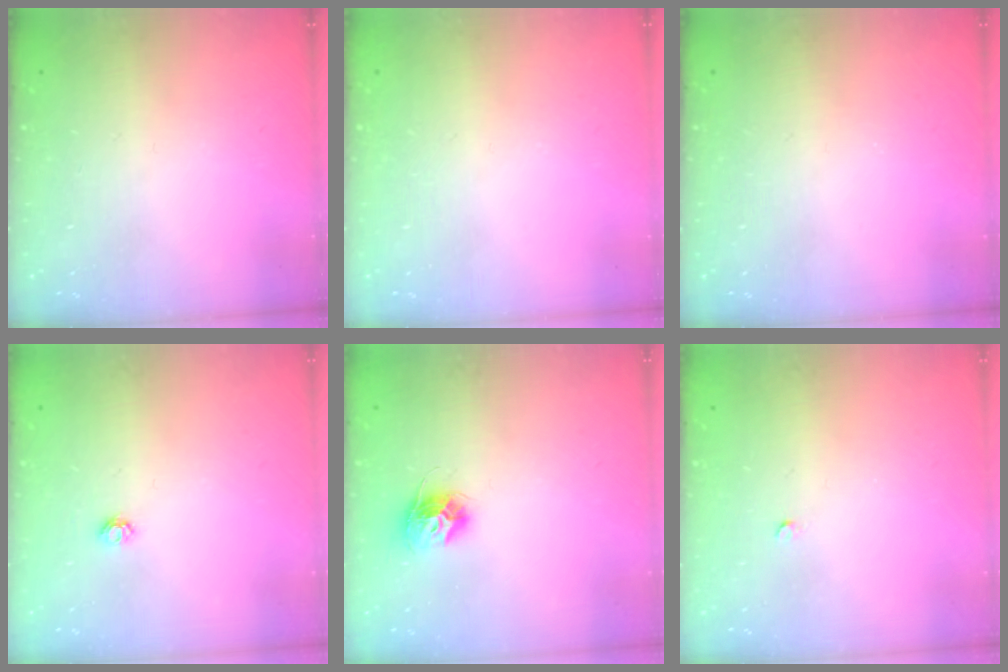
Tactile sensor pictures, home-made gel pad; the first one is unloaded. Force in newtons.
{"total": 0.0}
{"total": 0.0}
{"total": 3.8, "press": 3.8, "slide": 0.6}
{"total": 10.3, "press": 10.3, "slide": 0.8}
{"total": 2.0, "press": 2.0, "slide": 0.3}